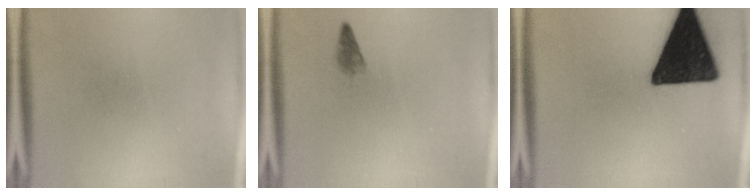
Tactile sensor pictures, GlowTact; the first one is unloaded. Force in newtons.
{"total": 1.2}
{"total": 18.9}